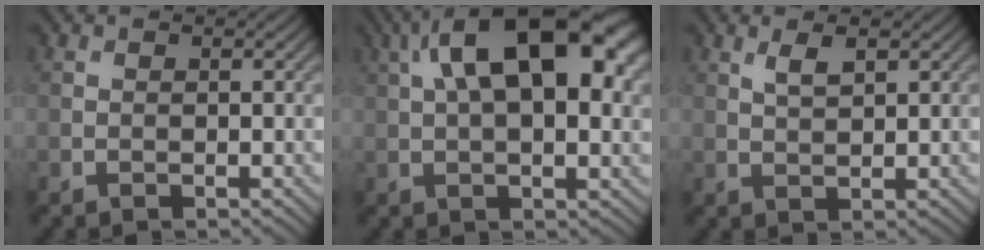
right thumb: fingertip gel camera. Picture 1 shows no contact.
{"total": 16.9, "force": [5.5, 7.8, 14.0], "torque": [-0.233, 0.044, 0.073]}
{"total": 2.4, "force": [1.3, 0.8, 1.8], "torque": [-0.039, 0.000, 0.029]}